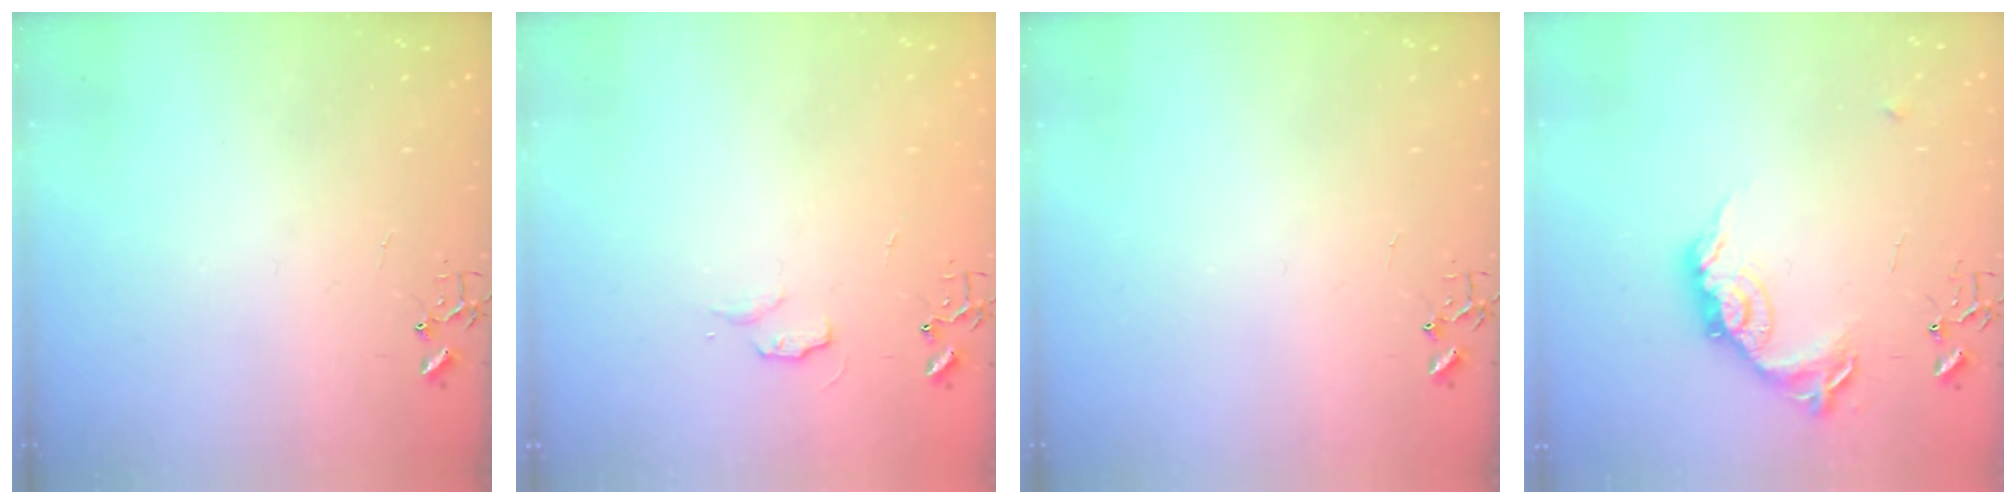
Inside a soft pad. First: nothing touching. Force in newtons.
{"total": 4.9, "press": 4.9, "slide": 0.6}
{"total": 0.0}
{"total": 15.0, "press": 15.0, "slide": 0.7}